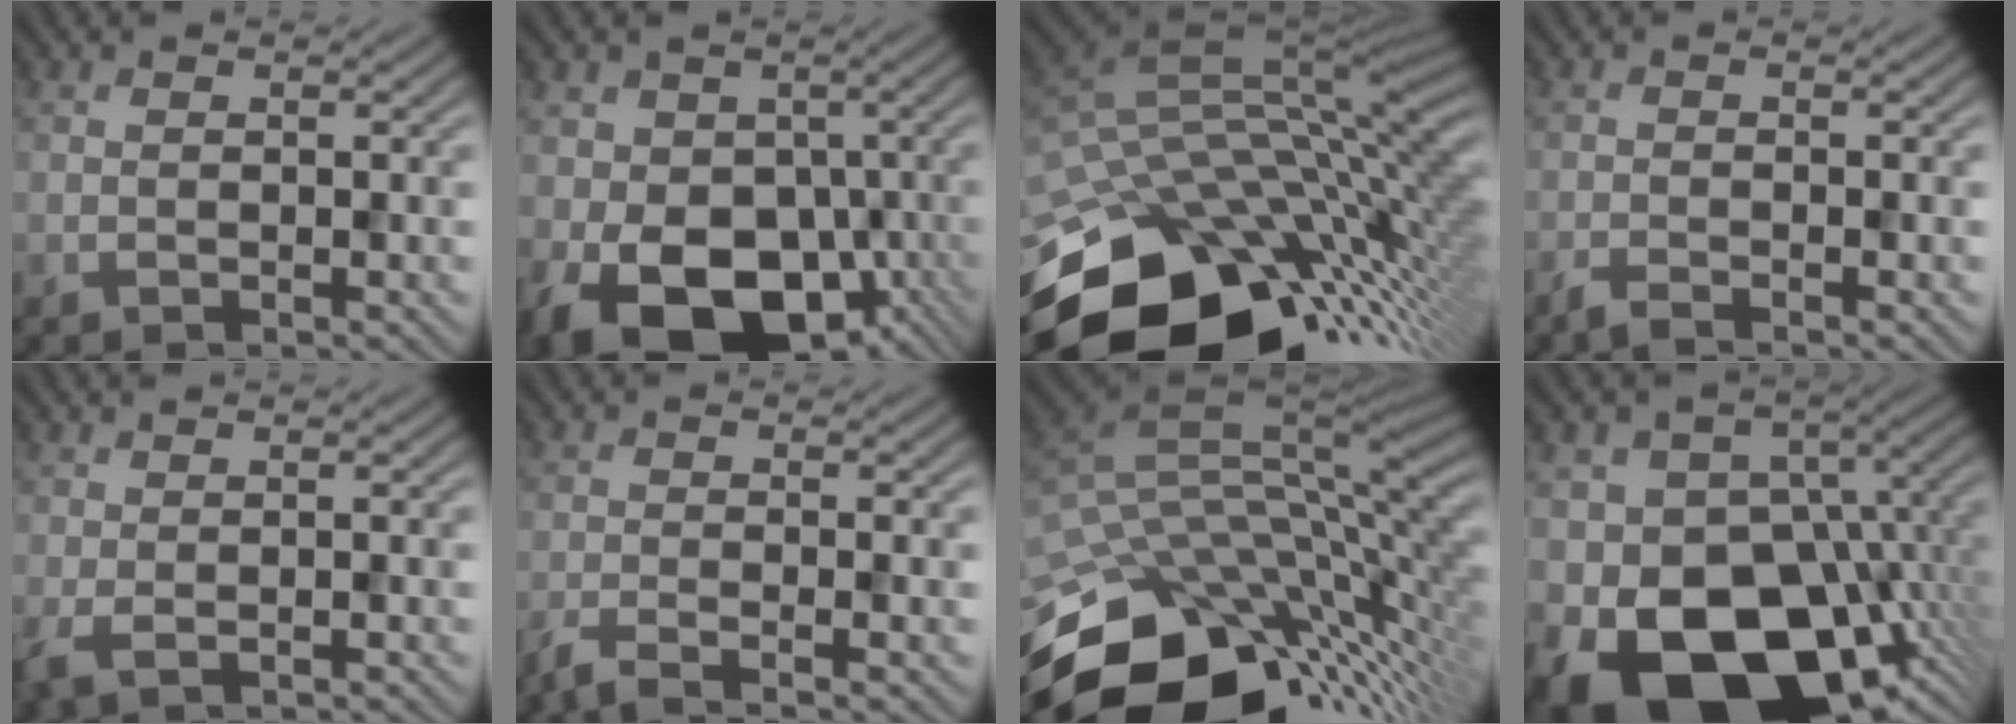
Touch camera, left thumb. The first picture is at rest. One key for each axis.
{"total": 15.1, "fx": -5.1, "fy": 11.0, "fz": 9.0, "tx": -0.157, "ty": -0.038, "tz": -0.074}
{"total": 18.4, "fx": -7.9, "fy": 11.1, "fz": 12.4, "tx": -0.233, "ty": -0.012, "tz": -0.128}
{"total": 1.6, "fx": -1.3, "fy": 0.0, "fz": 0.9, "tx": -0.016, "ty": -0.001, "tz": -0.031}
{"total": 2.2, "fx": -0.7, "fy": 0.8, "fz": 1.9, "tx": -0.054, "ty": -0.003, "tz": -0.016}
{"total": 2.8, "fx": -2.0, "fy": 0.3, "fz": 1.9, "tx": -0.031, "ty": -0.004, "tz": -0.054}
{"total": 16.0, "fx": -7.0, "fy": 7.9, "fz": 12.0, "tx": -0.229, "ty": -0.017, "tz": -0.127}
{"total": 19.9, "fx": -8.3, "fy": 13.3, "fz": 12.2, "tx": -0.210, "ty": -0.035, "tz": -0.121}